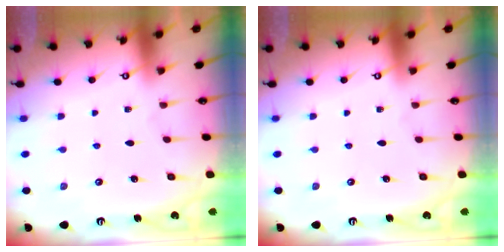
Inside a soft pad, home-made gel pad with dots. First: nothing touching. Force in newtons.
{"total": 0.0}